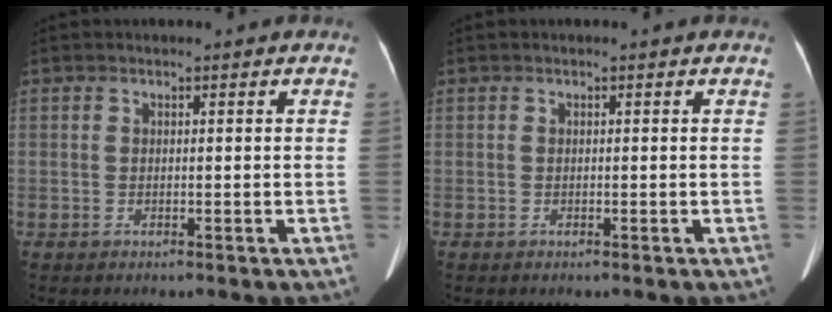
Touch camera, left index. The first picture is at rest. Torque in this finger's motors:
{"motor_torque": [0.00, 0.00, 0.00, 0.00]}